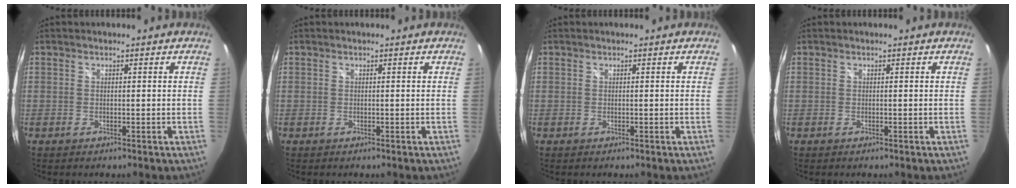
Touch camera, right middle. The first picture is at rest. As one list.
[{"total": 0.0}, {"total": 0.0}, {"total": 0.0}]